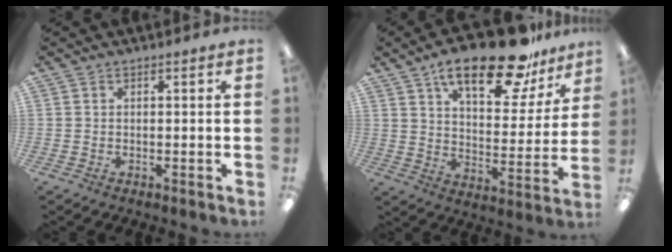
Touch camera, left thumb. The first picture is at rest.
{"total": 21.1, "force": [14.8, 7.8, 13.0], "torque": [-0.198, -0.083, 0.244]}